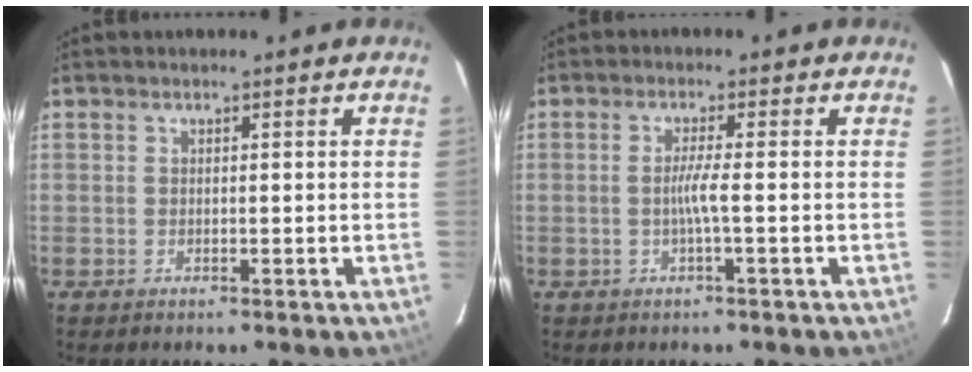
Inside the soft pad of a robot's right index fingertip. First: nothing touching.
{"total": 2.6, "force": [-0.8, -0.7, 2.4], "torque": [-0.047, -0.004, -0.015]}